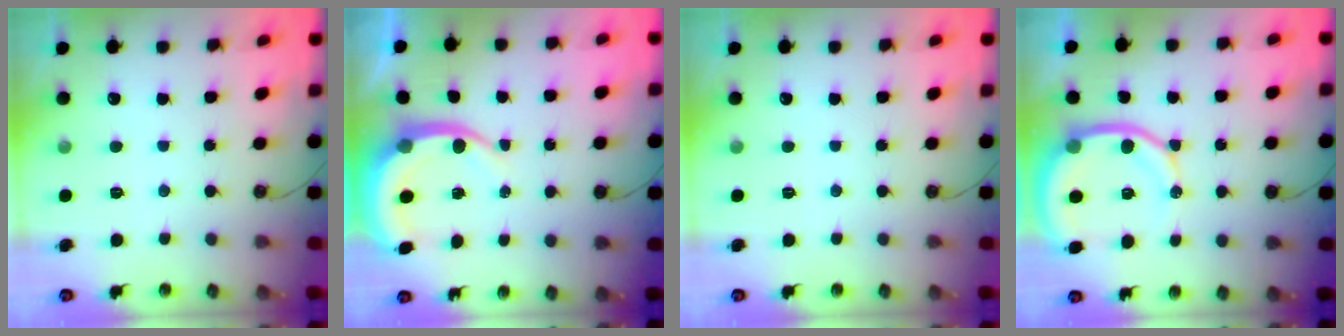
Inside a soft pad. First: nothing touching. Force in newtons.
{"total": 6.9, "press": 6.9, "slide": 0.8}
{"total": 0.0}
{"total": 11.2, "press": 11.1, "slide": 1.4}